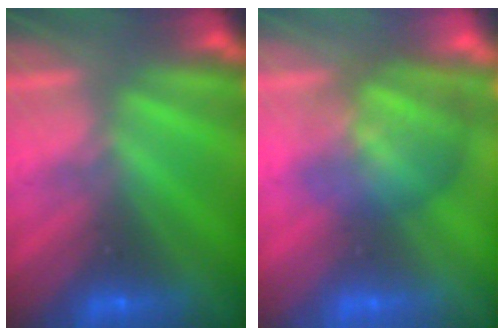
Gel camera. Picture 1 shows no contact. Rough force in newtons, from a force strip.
{"total": 2.9}